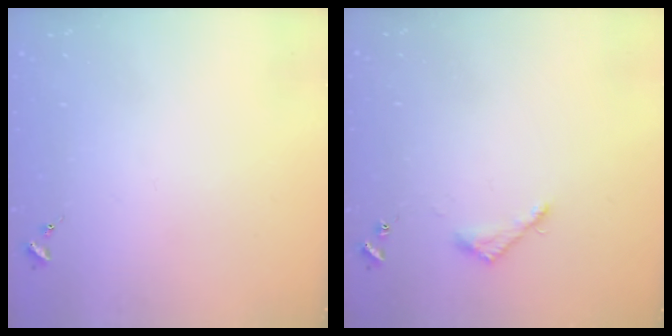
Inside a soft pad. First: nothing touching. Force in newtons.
{"total": 3.6, "press": 3.6, "slide": 0.4}